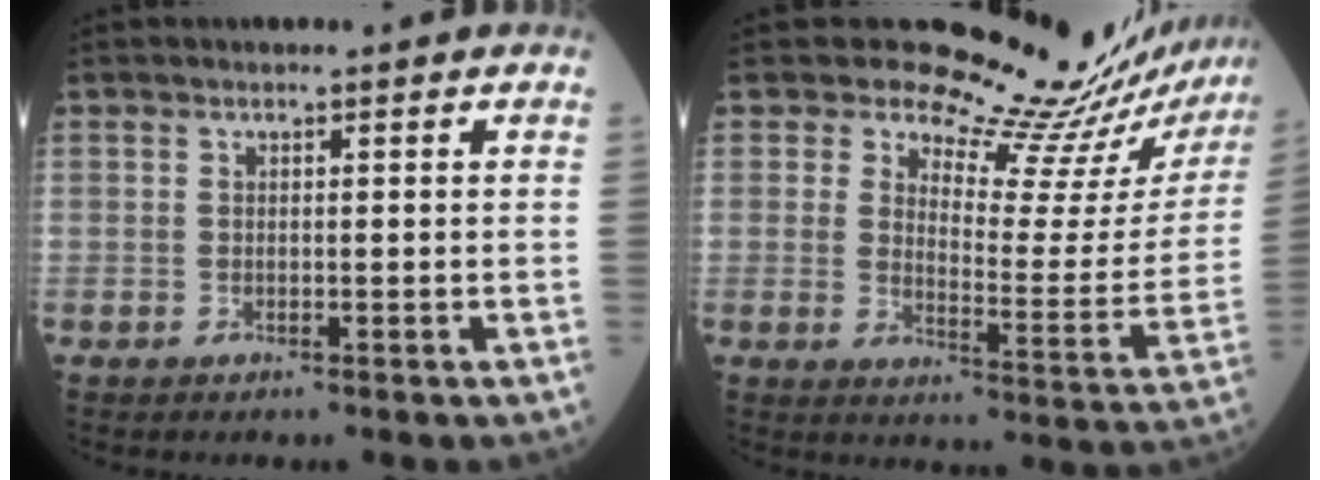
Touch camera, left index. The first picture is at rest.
{"total": 16.9, "force": [16.7, 1.7, 2.3], "torque": [-0.020, -0.121, 0.187]}